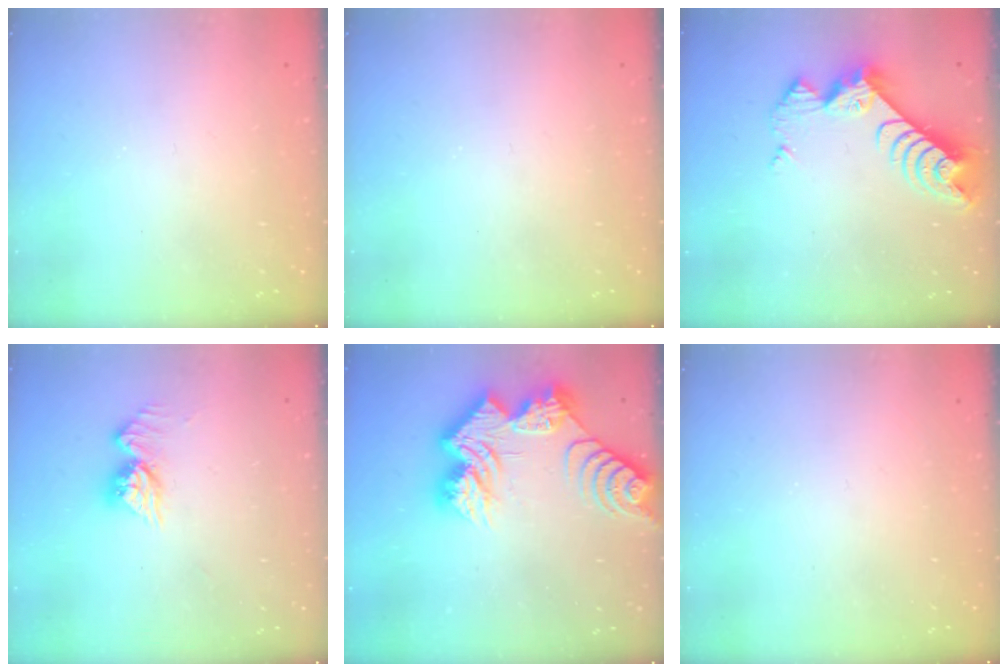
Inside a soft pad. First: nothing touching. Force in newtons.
{"total": 0.0}
{"total": 9.7, "press": 9.7, "slide": 0.8}
{"total": 9.7, "press": 9.7, "slide": 0.9}
{"total": 19.6, "press": 19.6, "slide": 1.4}
{"total": 0.0}